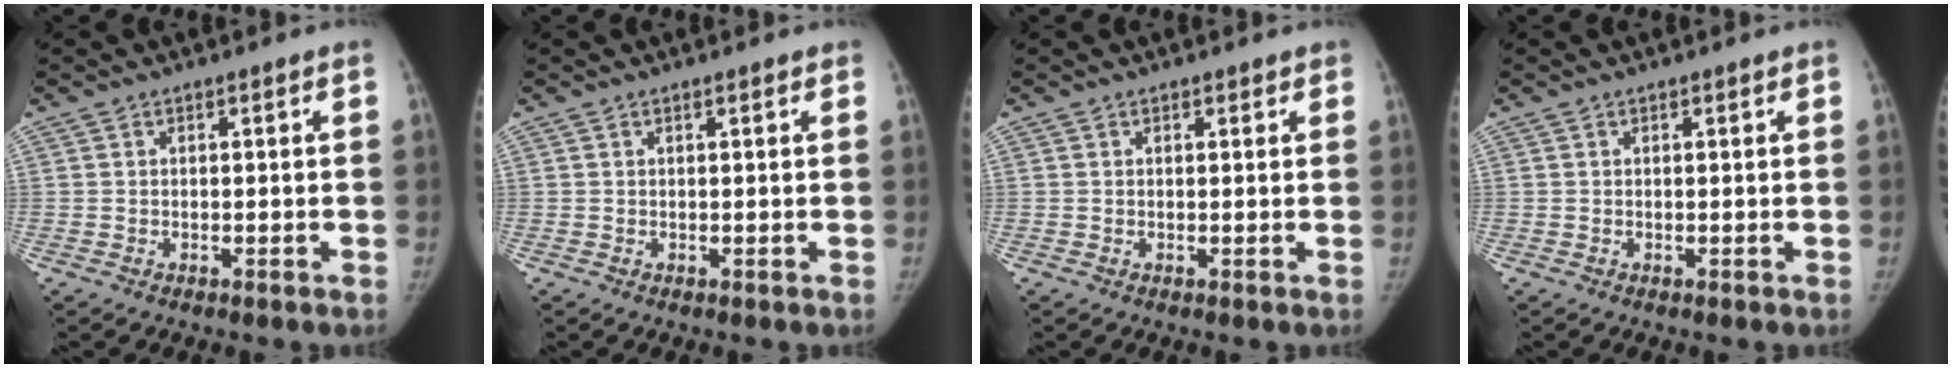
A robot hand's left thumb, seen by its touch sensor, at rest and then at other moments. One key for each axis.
{"total": 0.7, "fx": 0.5, "fy": 0.2, "fz": 0.5, "tx": -0.007, "ty": -0.001, "tz": 0.006}
{"total": 1.0, "fx": 0.7, "fy": 0.5, "fz": 0.4, "tx": 0.001, "ty": -0.004, "tz": 0.007}
{"total": 0.0}